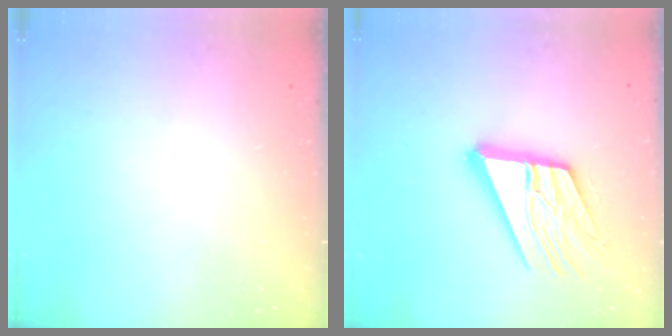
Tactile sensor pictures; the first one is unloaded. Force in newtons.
{"total": 17.6, "press": 17.5, "slide": 2.2}